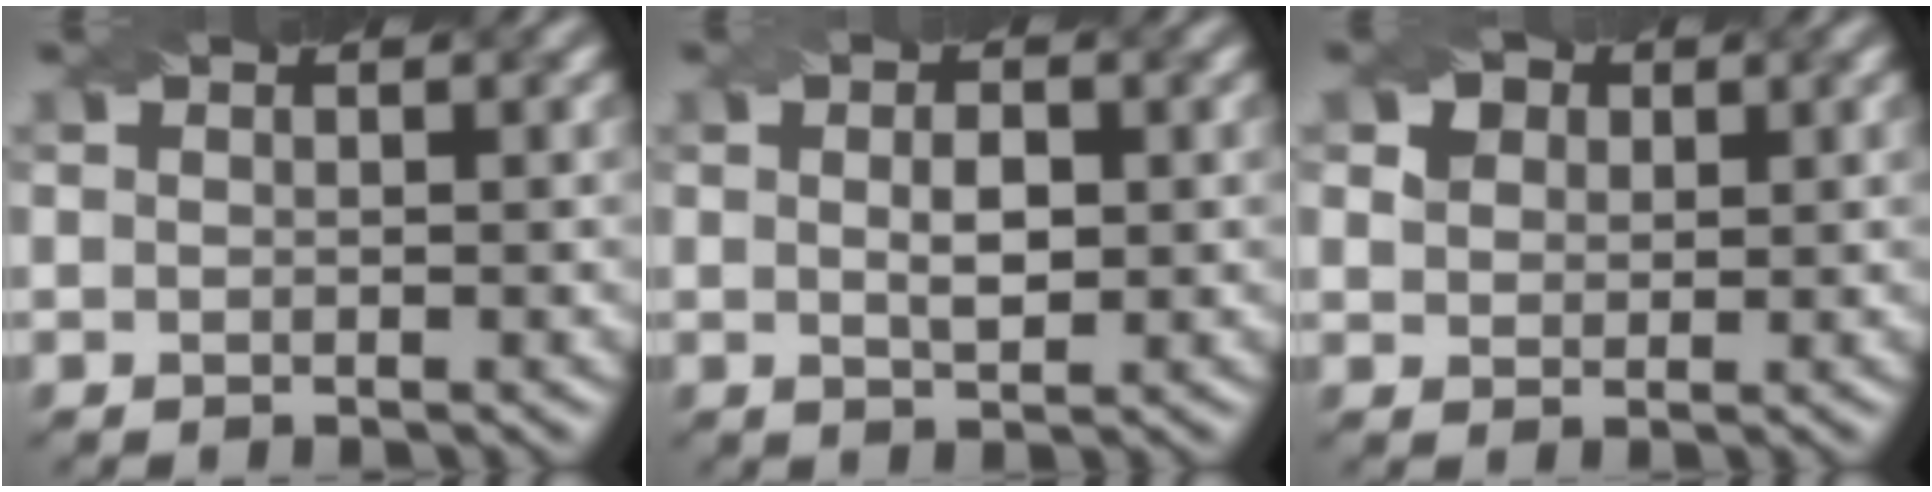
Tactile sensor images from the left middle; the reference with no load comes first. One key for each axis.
{"total": 2.4, "fx": 0.2, "fy": 1.1, "fz": 2.1, "tx": -0.038, "ty": -0.002, "tz": 0.004}
{"total": 4.0, "fx": 2.3, "fy": 2.8, "fz": 1.8, "tx": -0.048, "ty": 0.007, "tz": 0.032}